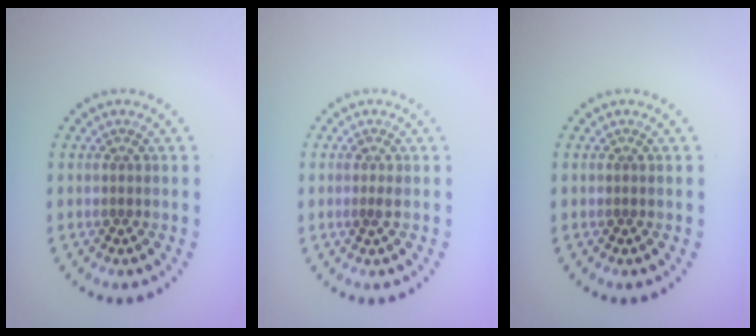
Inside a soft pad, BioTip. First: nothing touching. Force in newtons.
{"total": 0.6, "press": 0.6, "slide": 0.3}
{"total": 0.0}